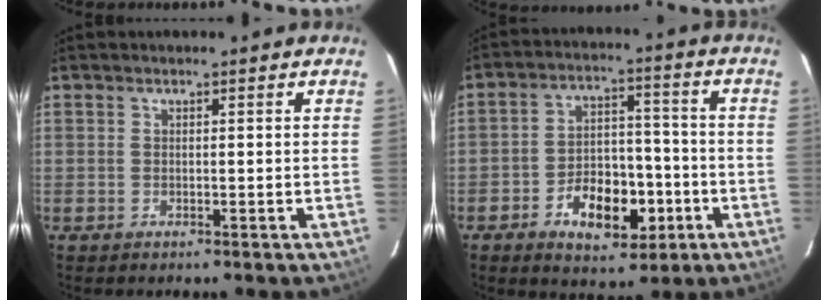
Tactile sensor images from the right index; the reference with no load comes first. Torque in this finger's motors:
{"motor_torque": [0.31, -0.26, 0.23, 0.08]}